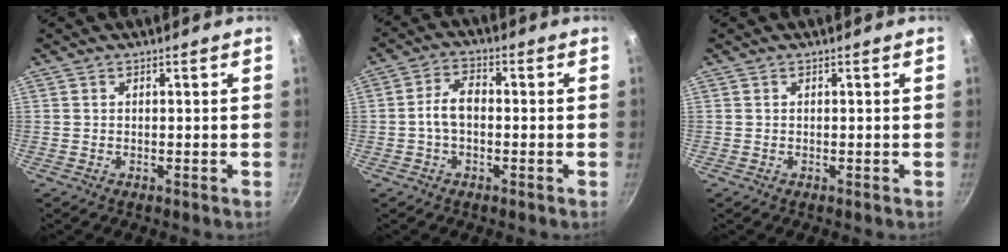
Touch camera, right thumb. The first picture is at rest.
{"total": 5.3, "force": [-0.7, 3.2, 4.2], "torque": [-0.074, 0.025, -0.019]}
{"total": 0.0}